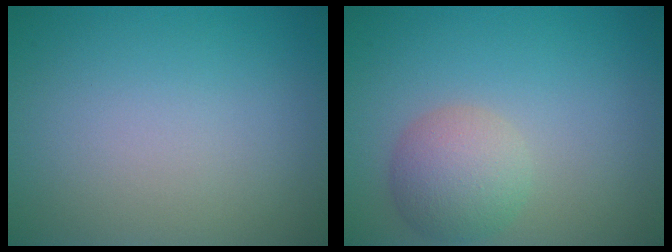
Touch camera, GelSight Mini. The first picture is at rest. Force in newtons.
{"total": 3.8, "press": 3.8, "slide": 0.2}